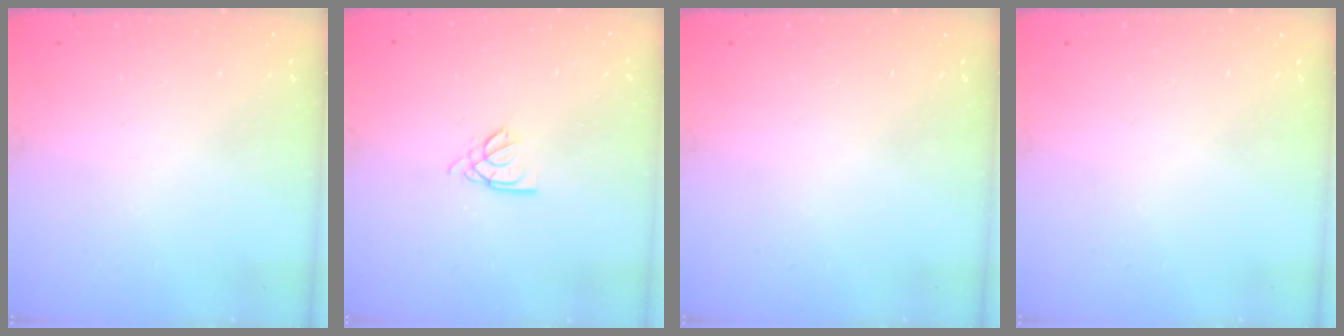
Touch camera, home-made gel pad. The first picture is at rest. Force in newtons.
{"total": 2.6, "press": 2.5, "slide": 0.5}
{"total": 0.0}
{"total": 0.0}